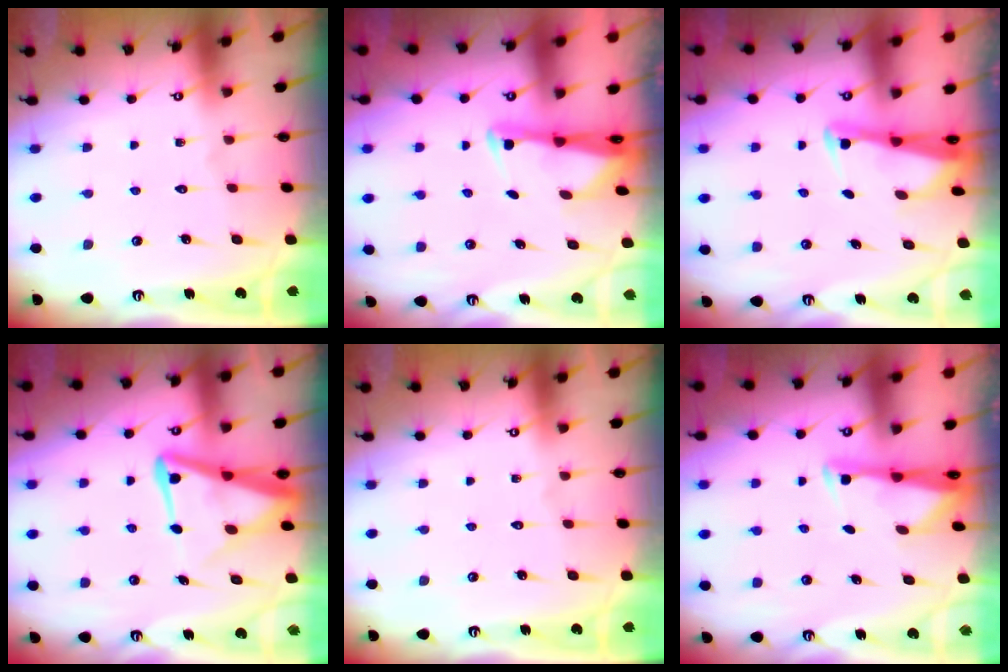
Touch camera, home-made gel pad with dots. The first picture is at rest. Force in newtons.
{"total": 2.5, "press": 2.4, "slide": 0.5}
{"total": 2.5, "press": 2.5, "slide": 0.5}
{"total": 9.1, "press": 9.1, "slide": 1.0}
{"total": 0.0}
{"total": 2.8, "press": 2.8, "slide": 0.4}